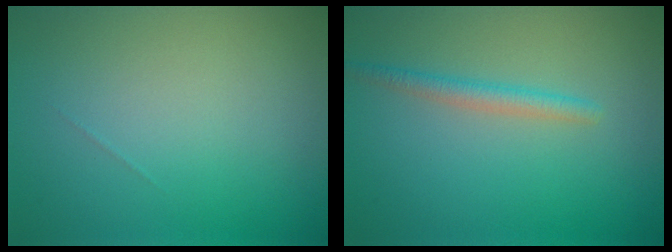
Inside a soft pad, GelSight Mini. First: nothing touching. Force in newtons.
{"total": 1.8, "press": 1.8, "slide": 0.1}